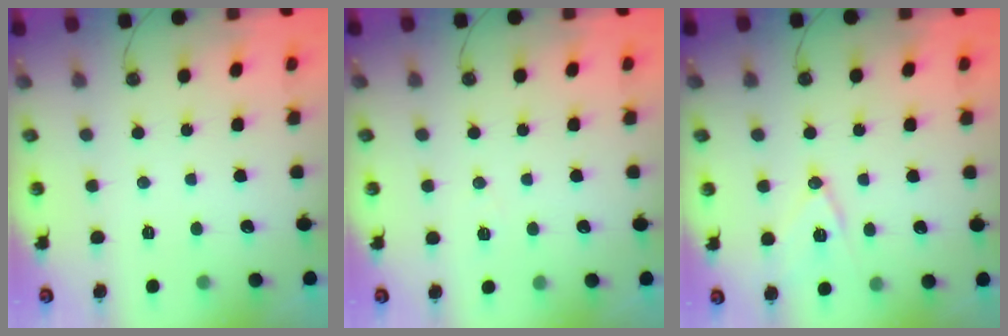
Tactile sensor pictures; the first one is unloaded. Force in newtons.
{"total": 6.6, "press": 4.9, "slide": 4.4}
{"total": 10.9, "press": 10.6, "slide": 2.6}